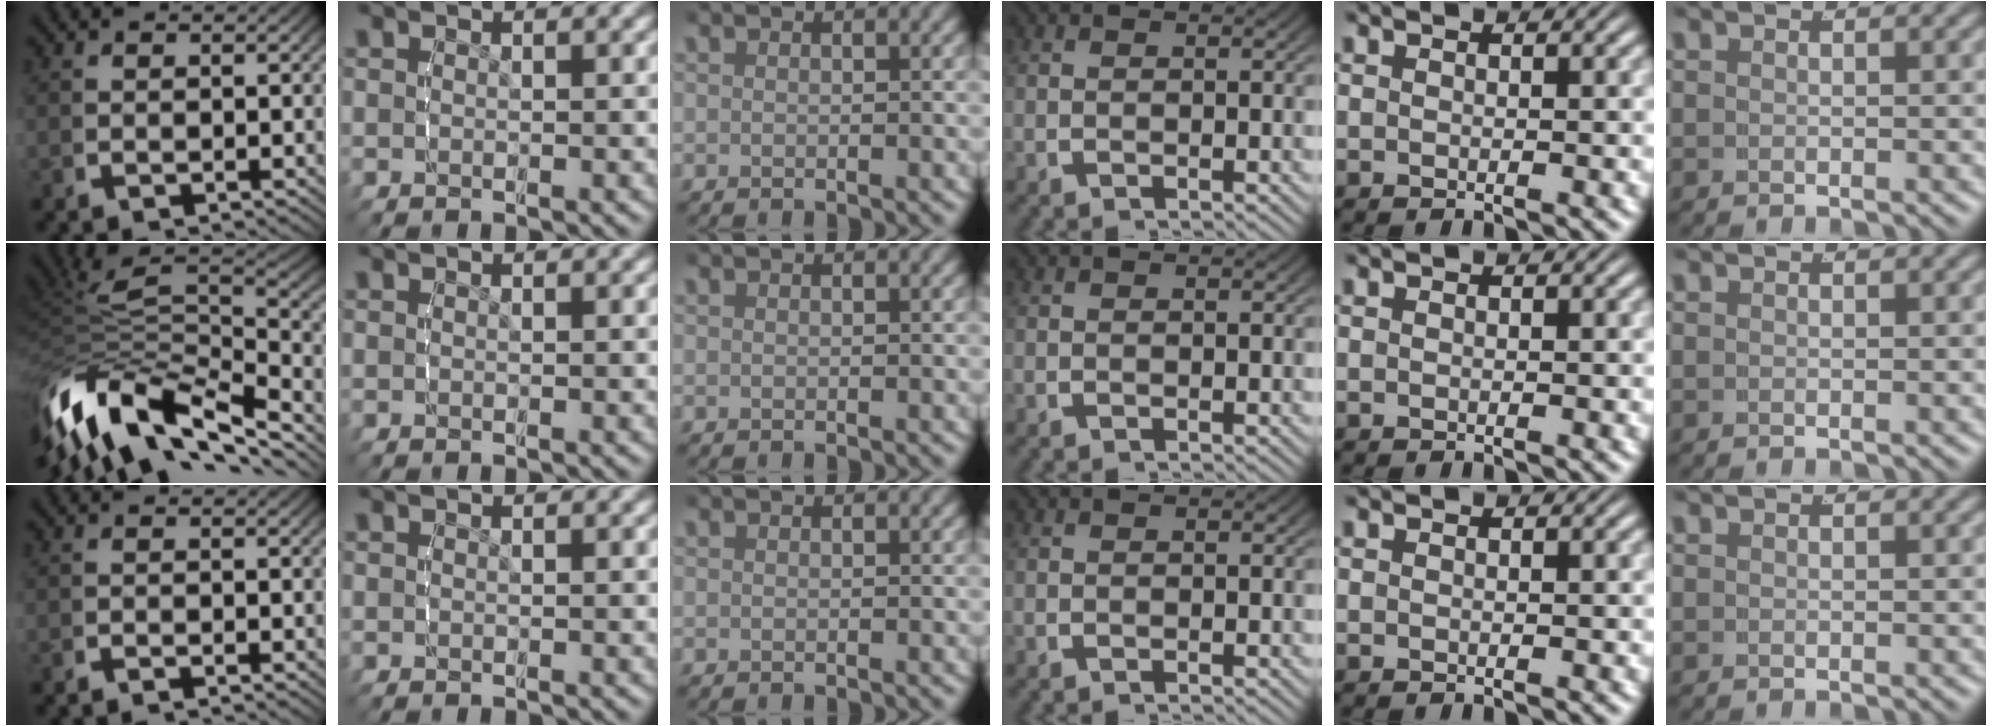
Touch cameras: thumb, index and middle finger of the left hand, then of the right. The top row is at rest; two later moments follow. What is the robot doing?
{"motion": "lift_and_place", "object": "lipstick"}